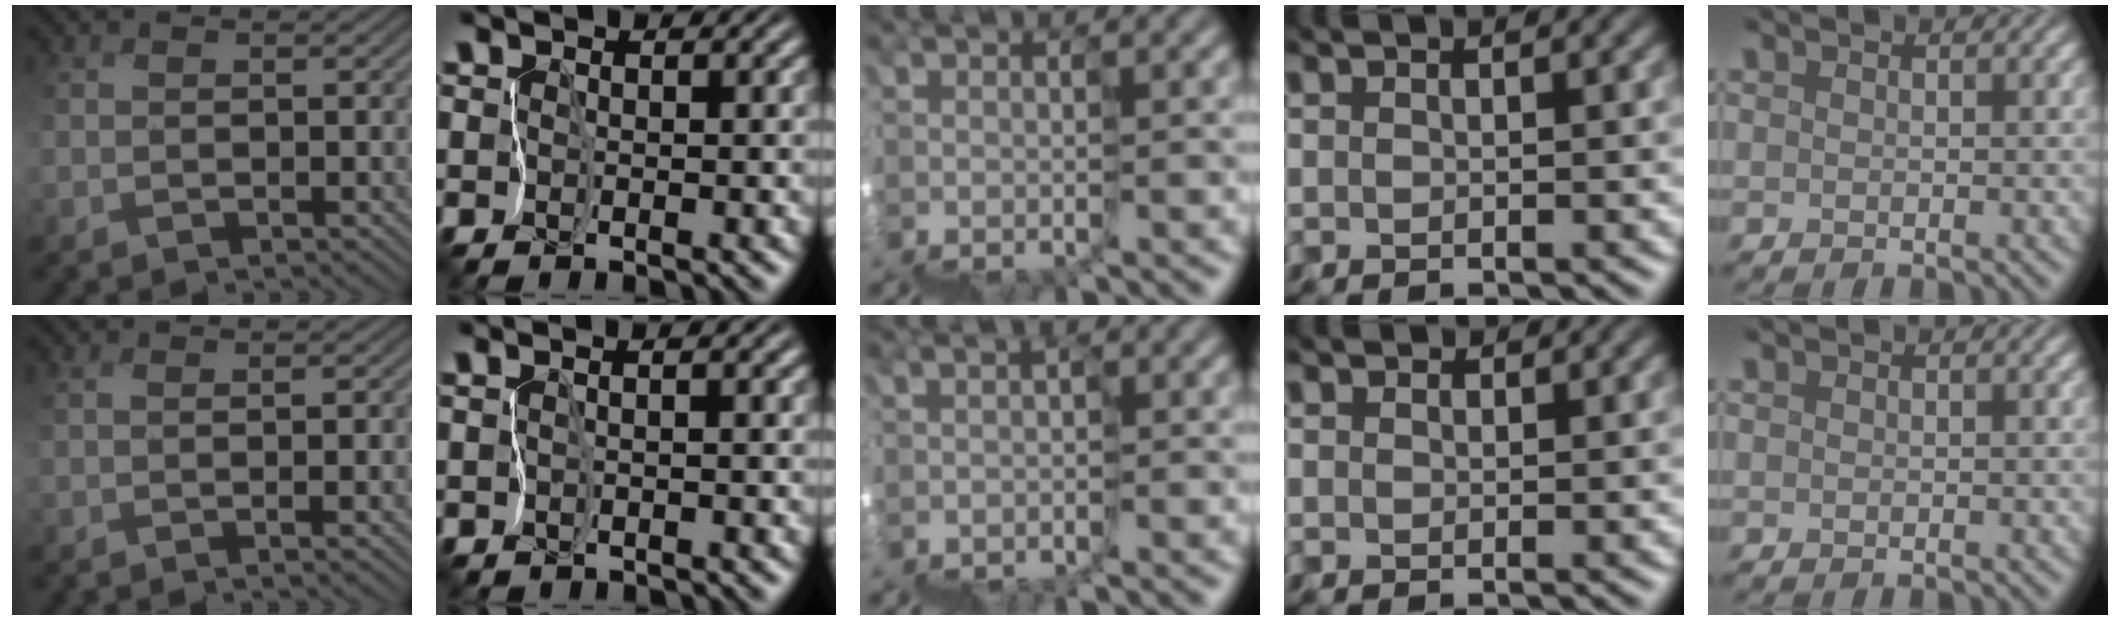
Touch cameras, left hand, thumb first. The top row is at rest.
{"thumb": {"total": 1.5, "force": [-0.4, -0.4, 1.4], "torque": [-0.026, 0.007, -0.003]}, "index": {"total": 0.6, "force": [-0.3, -0.5, -0.1], "torque": [-0.007, -0.005, 0.000]}, "middle": {"total": 0.8, "force": [-0.6, 0.4, -0.2], "torque": [0.005, -0.005, -0.016]}, "ring": {"total": 0.5, "force": [0.3, 0.4, 0.1], "torque": [0.000, 0.004, 0.001]}}